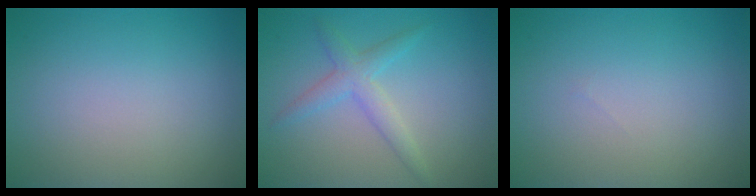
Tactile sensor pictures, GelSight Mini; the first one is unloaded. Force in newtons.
{"total": 2.5, "press": 2.5, "slide": 0.1}
{"total": 0.0}